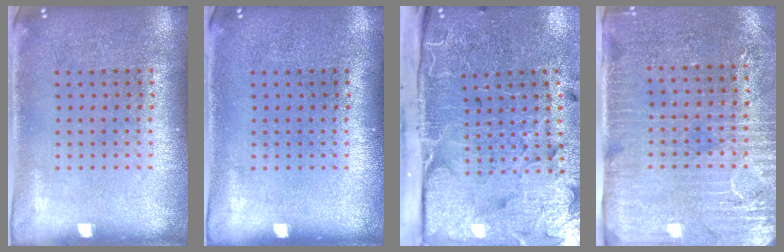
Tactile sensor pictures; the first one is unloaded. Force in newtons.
{"total": 0.0}
{"total": 5.1, "press": 3.9, "slide": 3.3}
{"total": 3.2, "press": 2.8, "slide": 1.6}